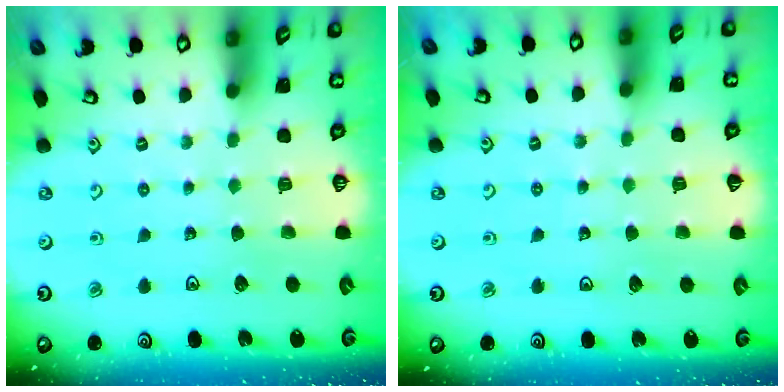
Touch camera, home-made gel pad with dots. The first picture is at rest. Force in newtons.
{"total": 2.9, "press": 2.9, "slide": 0.3}